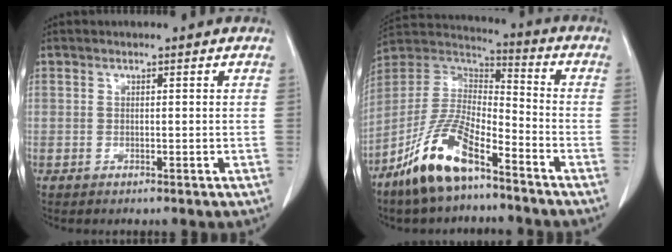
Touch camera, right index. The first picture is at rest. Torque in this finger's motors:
{"motor_torque": [1.03, -0.99, 0.51, 0.21]}